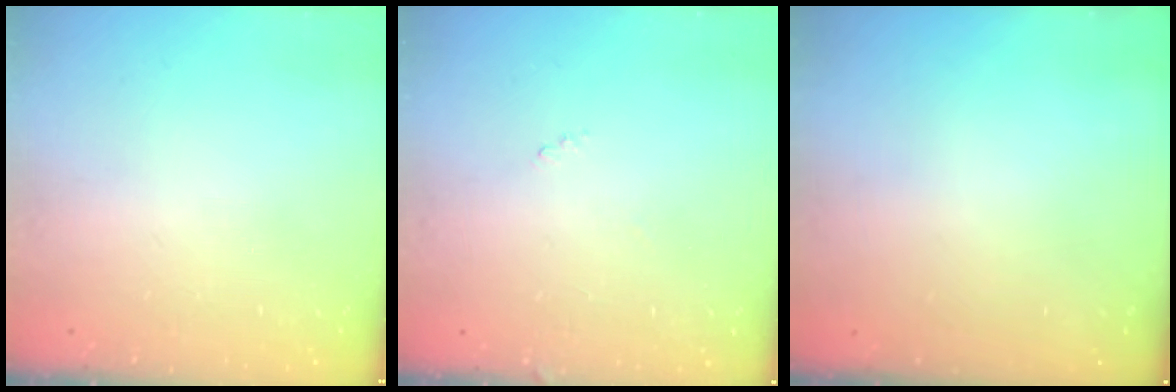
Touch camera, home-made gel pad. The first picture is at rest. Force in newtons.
{"total": 6.7, "press": 6.7, "slide": 0.6}
{"total": 2.9, "press": 2.9, "slide": 0.1}